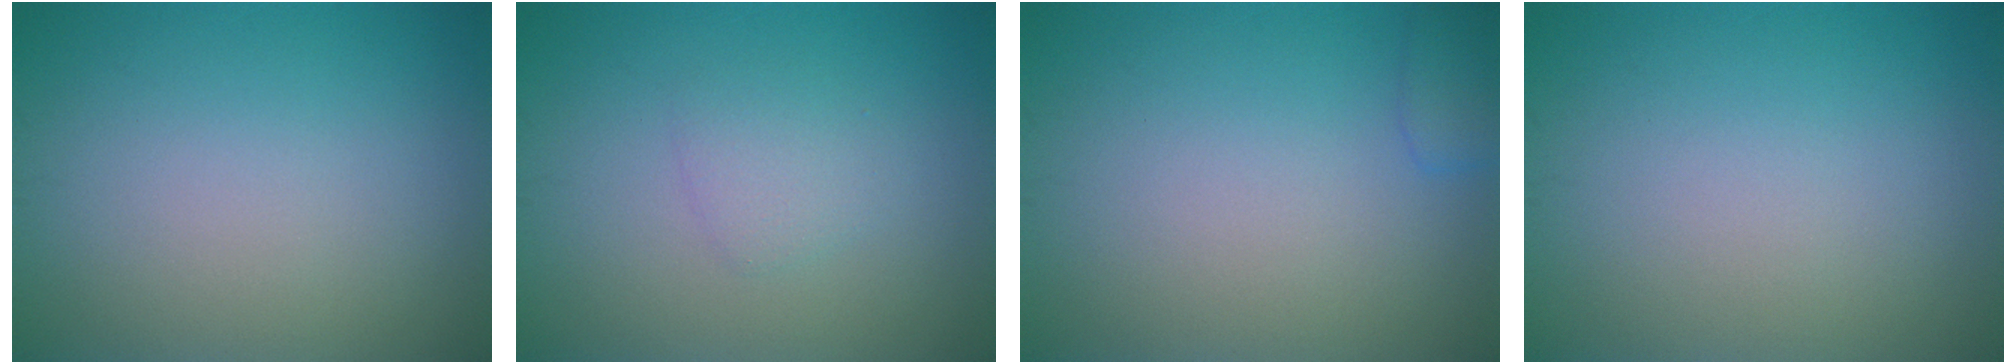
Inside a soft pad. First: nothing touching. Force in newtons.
{"total": 1.5, "press": 1.5, "slide": 0.0}
{"total": 1.5, "press": 1.5, "slide": 0.1}
{"total": 0.0}